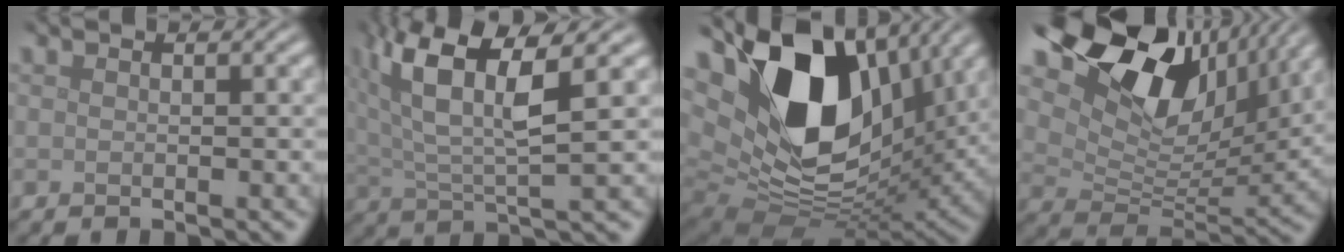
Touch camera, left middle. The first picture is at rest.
{"total": 8.8, "force": [3.4, 3.0, 7.6], "torque": [-0.162, 0.007, 0.061]}
{"total": 15.6, "force": [5.9, 9.4, 11.0], "torque": [-0.208, -0.007, 0.105]}
{"total": 15.3, "force": [8.7, 8.6, 9.2], "torque": [-0.181, 0.028, 0.154]}